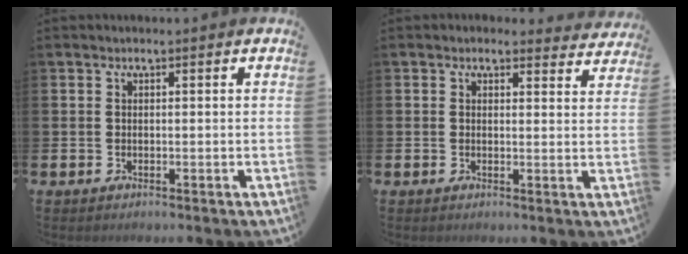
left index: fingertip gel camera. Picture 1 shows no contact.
{"total": 2.2, "force": [2.1, 0.8, 0.0], "torque": [0.001, -0.011, 0.034]}